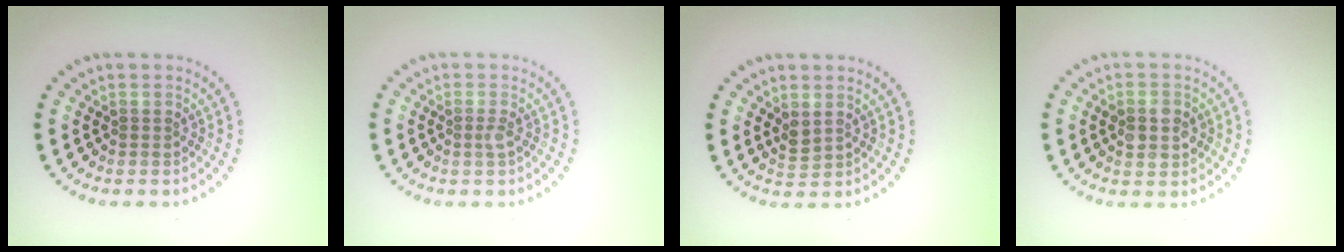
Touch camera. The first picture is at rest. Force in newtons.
{"total": 0.9, "press": 0.6, "slide": 0.6}
{"total": 1.2, "press": 1.0, "slide": 0.6}
{"total": 2.8, "press": 2.8, "slide": 0.2}